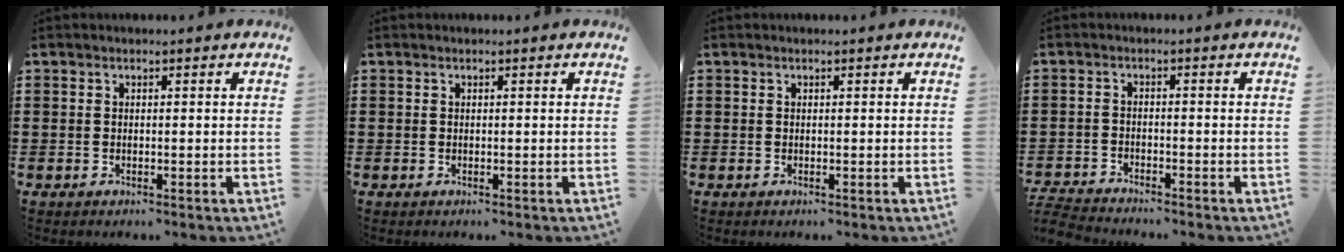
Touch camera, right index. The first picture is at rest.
{"total": 0.0}
{"total": 0.0}
{"total": 3.2, "force": [-3.2, 0.1, 0.2], "torque": [-0.022, -0.006, -0.072]}